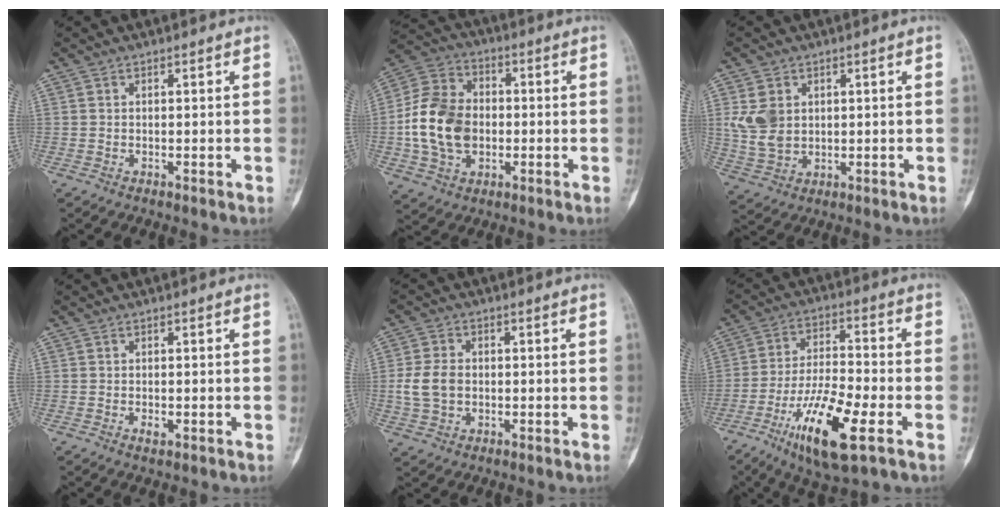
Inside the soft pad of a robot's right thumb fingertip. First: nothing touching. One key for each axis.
{"total": 15.3, "fx": -1.5, "fy": 11.3, "fz": 10.2, "tx": -0.177, "ty": 0.022, "tz": -0.029}
{"total": 7.5, "fx": 1.7, "fy": 5.6, "fz": 4.6, "tx": -0.080, "ty": -0.005, "tz": 0.046}
{"total": 1.3, "fx": -0.5, "fy": 0.7, "fz": 1.0, "tx": -0.014, "ty": 0.000, "tz": -0.005}
{"total": 6.4, "fx": -0.3, "fy": 4.7, "fz": 4.3, "tx": -0.084, "ty": 0.007, "tz": -0.004}
{"total": 15.8, "fx": -7.0, "fy": 4.2, "fz": 13.5, "tx": -0.254, "ty": 0.017, "tz": -0.119}